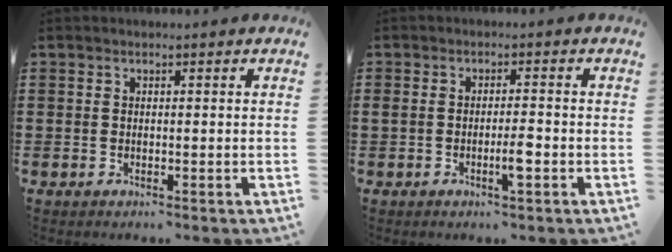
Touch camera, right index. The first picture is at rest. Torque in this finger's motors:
{"motor_torque": [0.74, 0.73, 0.16, 0.08]}